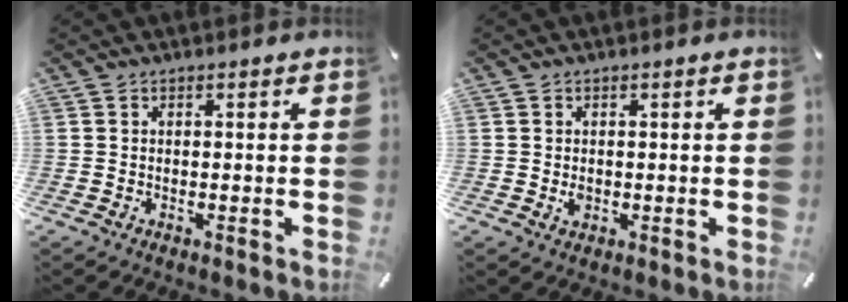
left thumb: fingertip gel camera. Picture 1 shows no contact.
{"total": 1.2, "force": [0.0, 1.0, 0.7], "torque": [-0.008, 0.000, -0.002]}